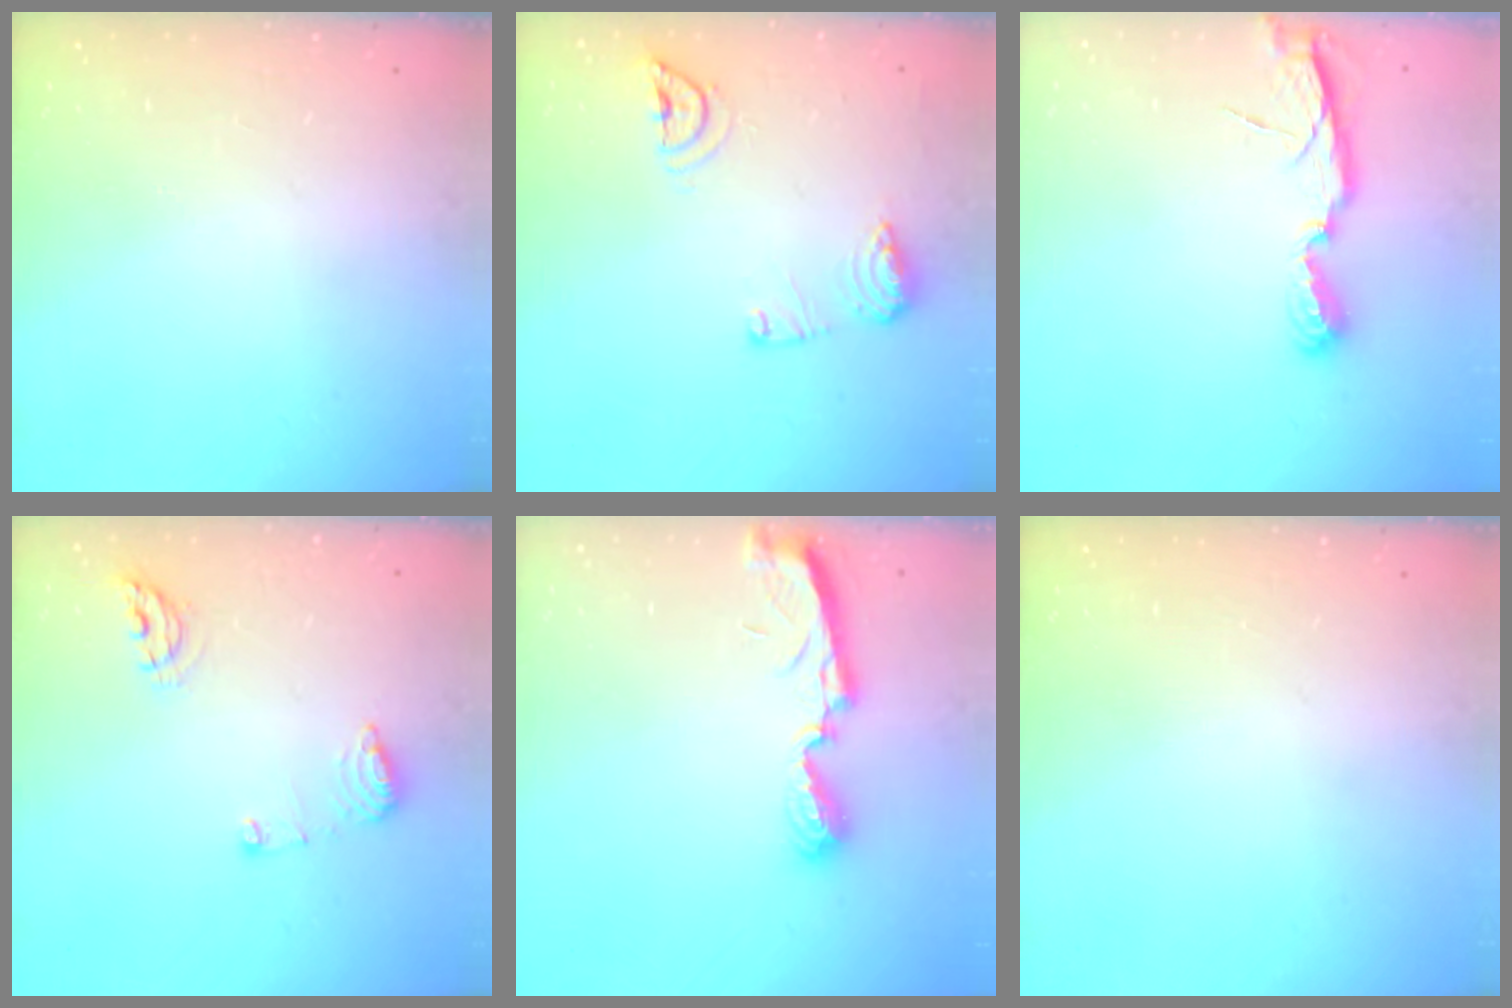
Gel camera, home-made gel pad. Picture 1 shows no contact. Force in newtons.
{"total": 9.7, "press": 9.7, "slide": 0.3}
{"total": 6.9, "press": 6.9, "slide": 0.1}
{"total": 8.1, "press": 8.1, "slide": 0.9}
{"total": 7.6, "press": 7.5, "slide": 0.3}
{"total": 0.0}